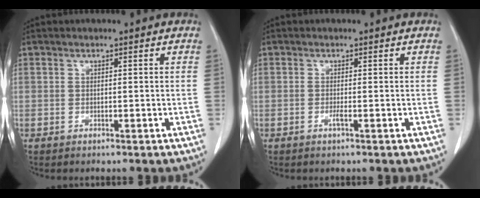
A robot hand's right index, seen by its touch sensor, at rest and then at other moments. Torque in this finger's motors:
{"motor_torque": [0.23, 0.13, 0.08, 0.04]}